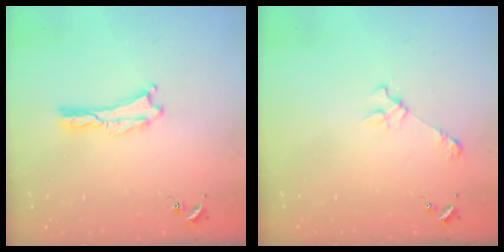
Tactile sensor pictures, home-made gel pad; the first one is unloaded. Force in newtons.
{"total": 2.4, "press": 2.4, "slide": 0.3}